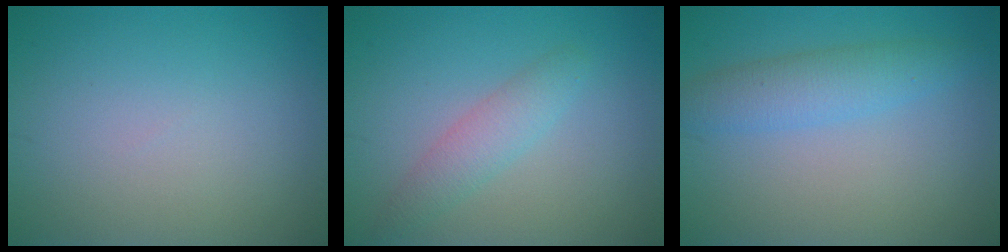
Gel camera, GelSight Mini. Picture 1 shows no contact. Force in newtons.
{"total": 2.4, "press": 2.4, "slide": 0.1}
{"total": 3.3, "press": 3.3, "slide": 0.1}